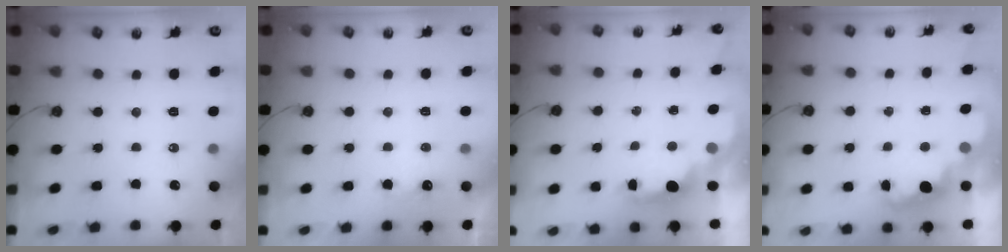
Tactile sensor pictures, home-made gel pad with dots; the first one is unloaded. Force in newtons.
{"total": 2.9, "press": 2.7, "slide": 0.9}
{"total": 1.7, "press": 1.6, "slide": 0.6}
{"total": 2.5, "press": 2.4, "slide": 0.5}